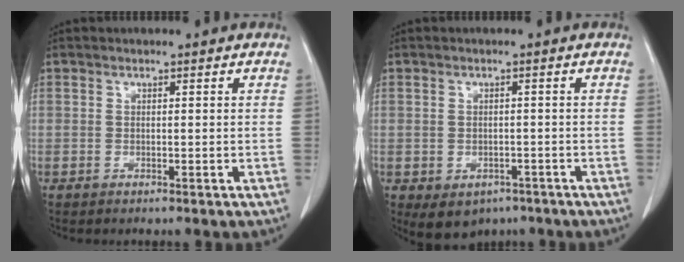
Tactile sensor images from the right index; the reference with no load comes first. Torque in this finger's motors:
{"motor_torque": [-0.22, -0.14, -0.14, -0.07]}